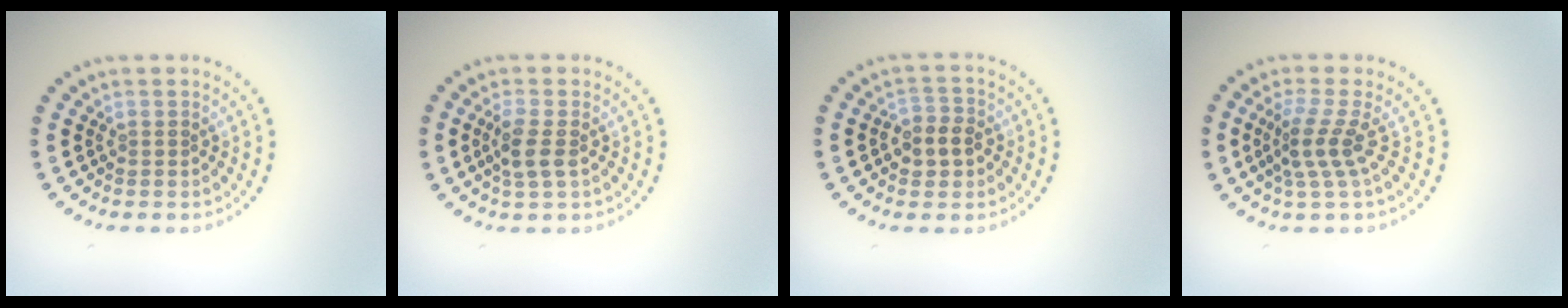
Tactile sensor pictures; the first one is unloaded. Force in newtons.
{"total": 2.4, "press": 2.1, "slide": 1.0}
{"total": 2.8, "press": 2.7, "slide": 0.7}
{"total": 2.9, "press": 1.9, "slide": 2.2}